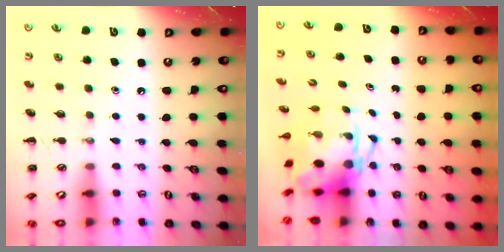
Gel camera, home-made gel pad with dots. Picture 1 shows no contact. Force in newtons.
{"total": 4.4, "press": 4.2, "slide": 1.1}